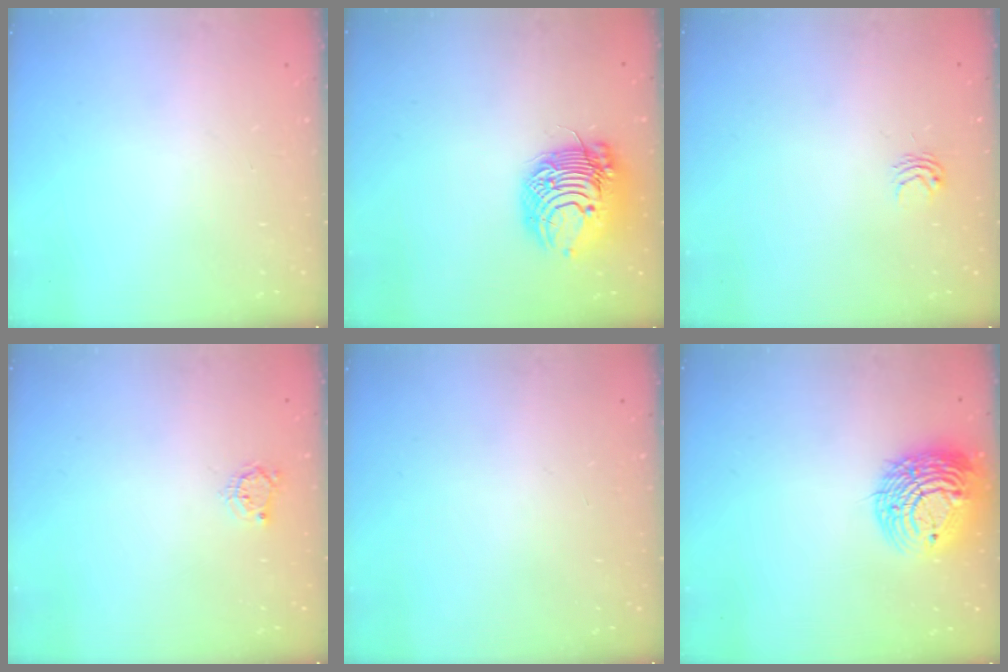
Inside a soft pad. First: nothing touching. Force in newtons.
{"total": 14.8, "press": 14.8, "slide": 0.2}
{"total": 2.9, "press": 2.9, "slide": 0.2}
{"total": 3.4, "press": 3.4, "slide": 0.4}
{"total": 0.0}
{"total": 16.1, "press": 15.9, "slide": 2.6}